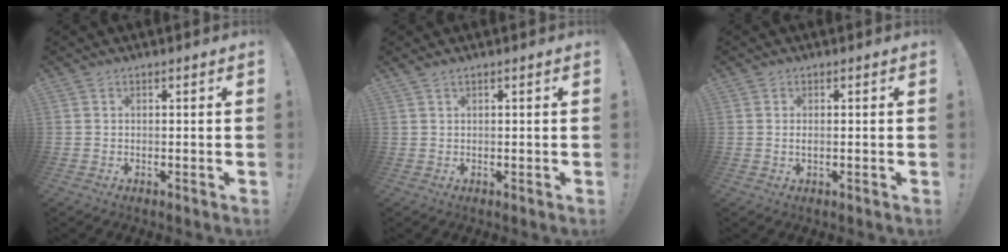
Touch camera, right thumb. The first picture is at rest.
{"total": 0.9, "force": [0.7, 0.0, 0.5], "torque": [-0.012, 0.000, 0.014]}
{"total": 1.1, "force": [0.1, 0.1, 1.0], "torque": [-0.013, -0.002, 0.000]}